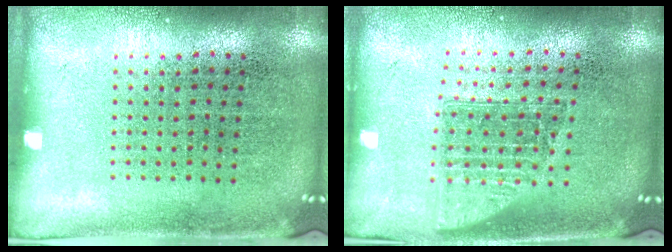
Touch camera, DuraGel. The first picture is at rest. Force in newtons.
{"total": 1.5, "press": 1.2, "slide": 0.9}